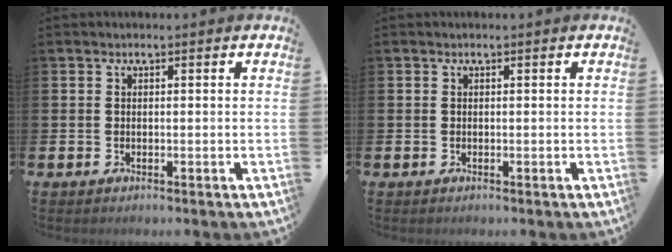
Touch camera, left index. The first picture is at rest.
{"total": 0.0}